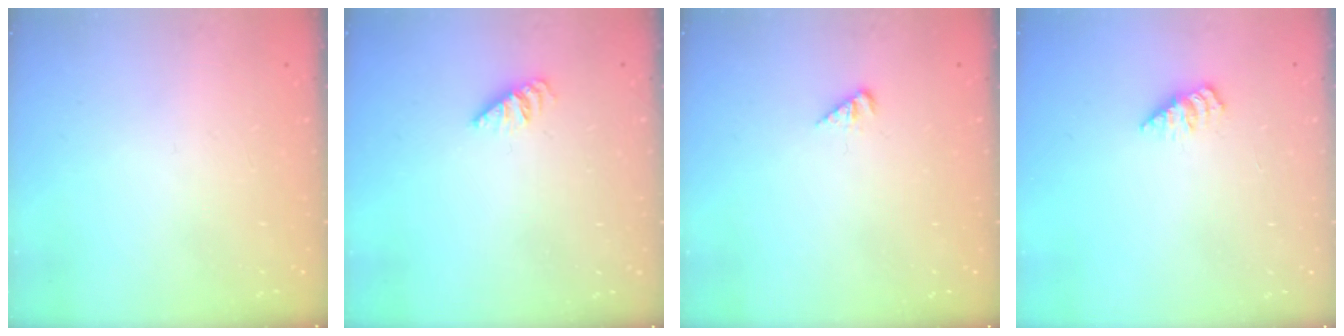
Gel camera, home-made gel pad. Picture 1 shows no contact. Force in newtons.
{"total": 0.6, "press": 0.5, "slide": 0.2}
{"total": 1.5, "press": 1.5, "slide": 0.3}
{"total": 1.6, "press": 1.6, "slide": 0.3}